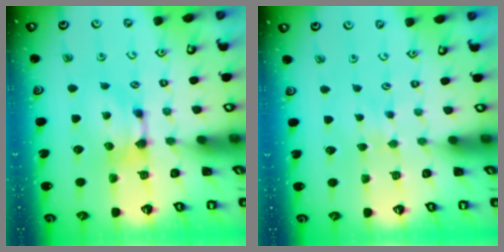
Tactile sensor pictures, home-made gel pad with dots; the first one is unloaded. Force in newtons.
{"total": 3.1, "press": 3.1, "slide": 0.3}